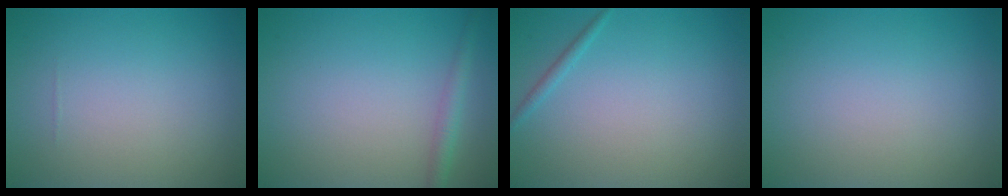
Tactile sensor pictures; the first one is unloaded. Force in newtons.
{"total": 1.8, "press": 1.8, "slide": 0.1}
{"total": 0.8, "press": 0.8, "slide": 0.0}
{"total": 0.0}